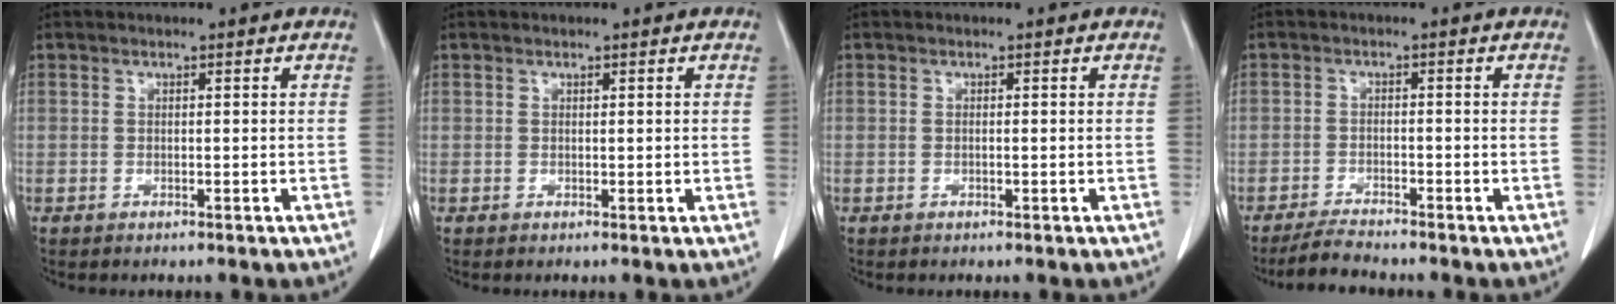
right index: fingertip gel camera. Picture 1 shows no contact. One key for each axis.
{"total": 0.0}
{"total": 0.0}
{"total": 2.7, "fx": -2.7, "fy": 0.2, "fz": 0.4, "tx": -0.010, "ty": -0.013, "tz": -0.052}